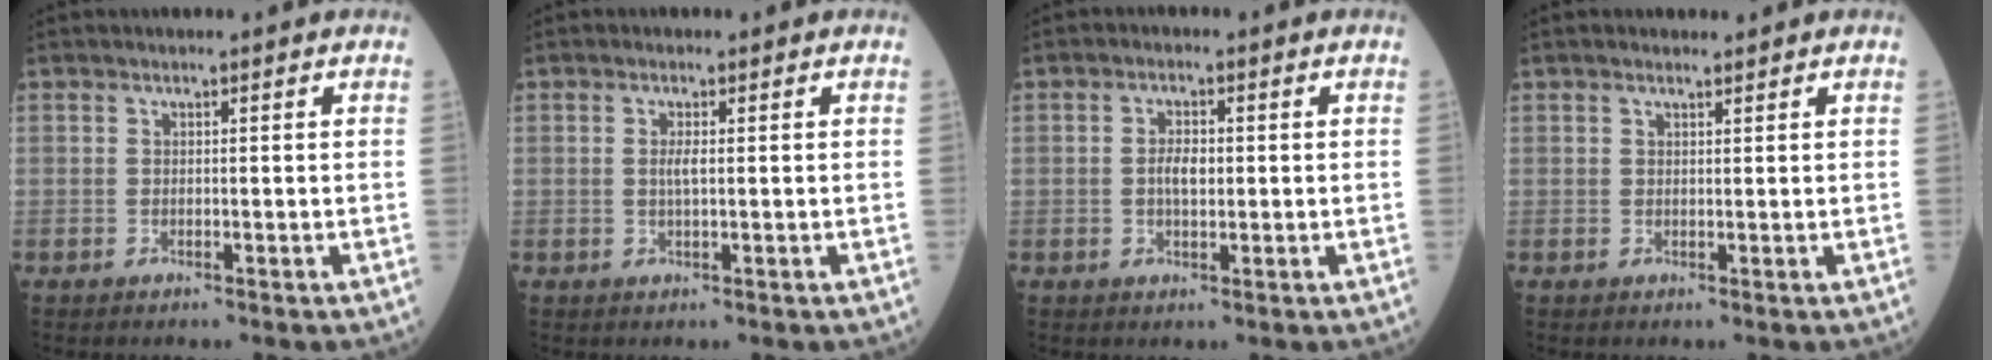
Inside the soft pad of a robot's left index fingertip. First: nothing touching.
{"total": 1.5, "force": [0.2, 0.2, 1.5], "torque": [-0.034, 0.000, 0.004]}
{"total": 3.0, "force": [0.0, 1.3, 2.7], "torque": [-0.054, 0.005, -0.001]}
{"total": 1.0, "force": [0.9, 0.2, 0.4], "torque": [-0.013, 0.005, 0.016]}